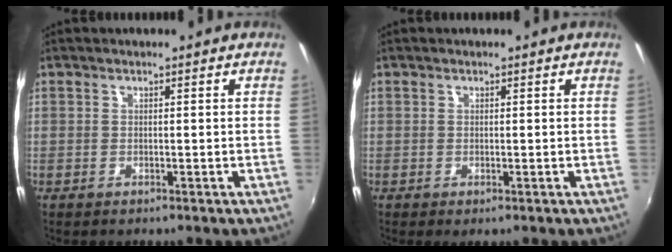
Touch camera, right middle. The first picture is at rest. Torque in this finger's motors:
{"motor_torque": [0.34, -0.34, 0.15, 0.04]}